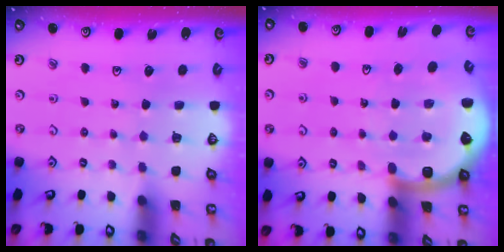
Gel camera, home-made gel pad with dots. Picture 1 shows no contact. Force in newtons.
{"total": 7.8, "press": 7.6, "slide": 1.7}